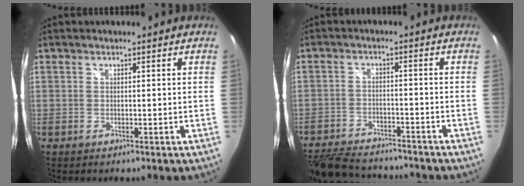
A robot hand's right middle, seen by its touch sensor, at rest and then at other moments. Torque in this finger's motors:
{"motor_torque": [0.17, -0.50, 0.31, 0.07]}